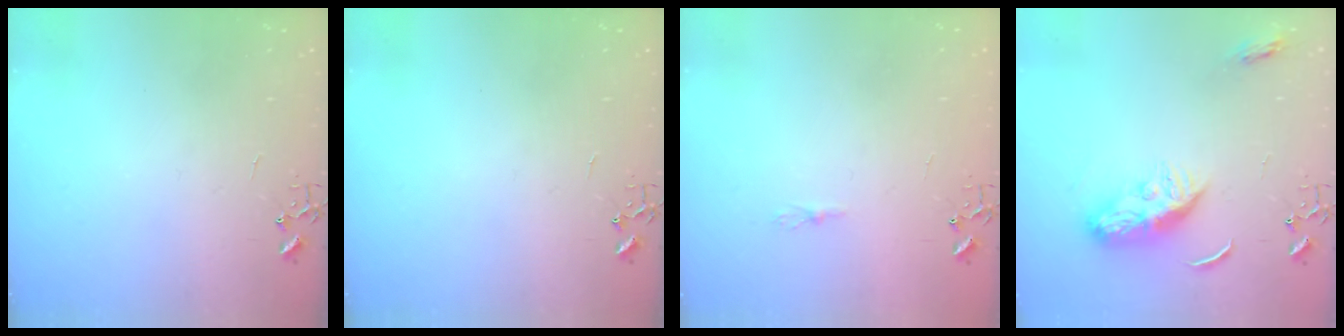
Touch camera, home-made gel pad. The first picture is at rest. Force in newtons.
{"total": 0.0}
{"total": 4.7, "press": 4.6, "slide": 0.6}
{"total": 11.2, "press": 11.2, "slide": 0.5}